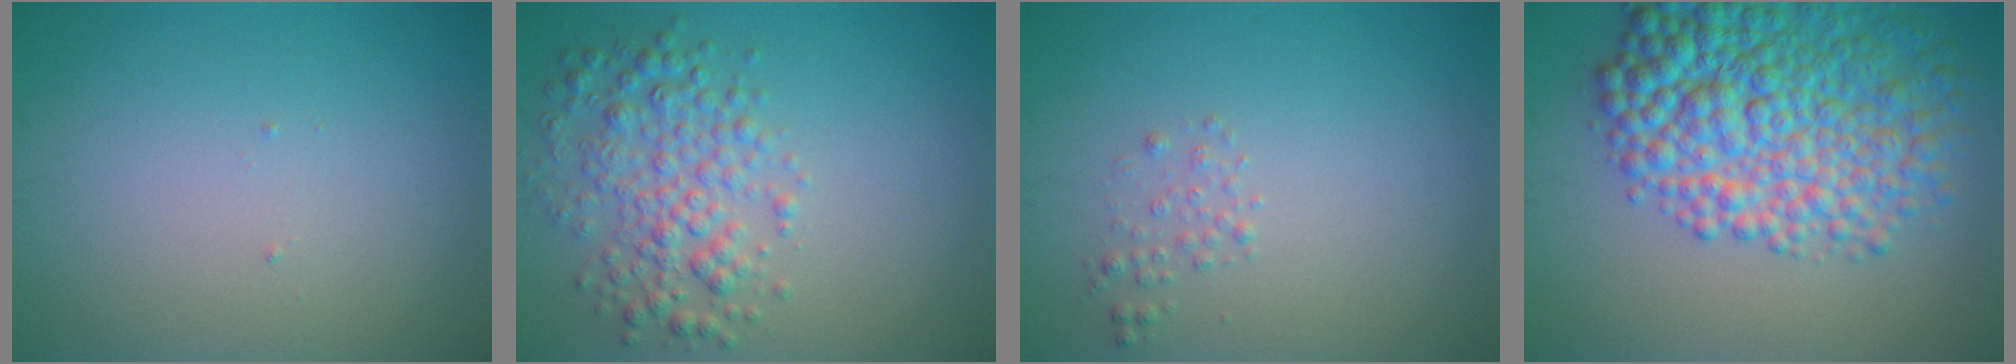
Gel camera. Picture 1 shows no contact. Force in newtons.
{"total": 4.2, "press": 4.2, "slide": 0.0}
{"total": 1.0, "press": 1.0, "slide": 0.1}
{"total": 9.9, "press": 9.9, "slide": 0.3}